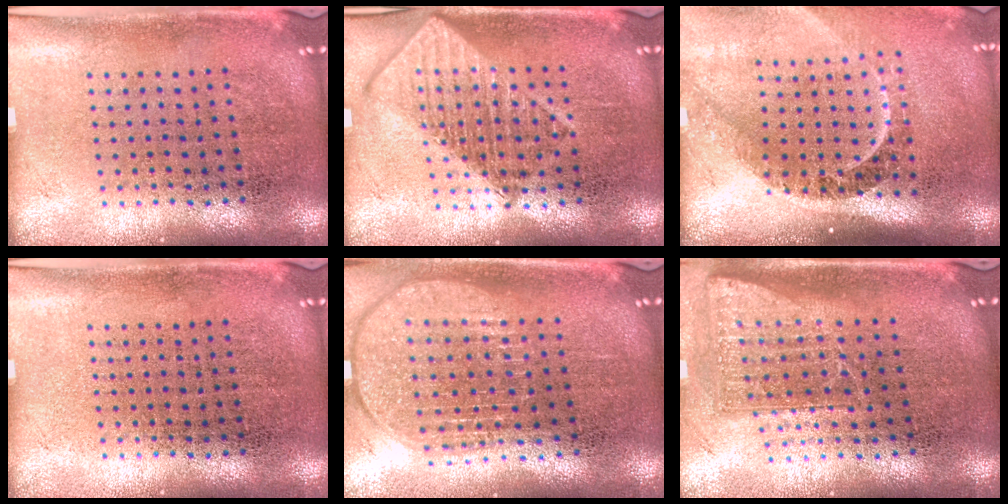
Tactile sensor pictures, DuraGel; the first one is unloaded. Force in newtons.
{"total": 1.7, "press": 1.7, "slide": 0.3}
{"total": 2.4, "press": 1.7, "slide": 1.7}
{"total": 0.0}
{"total": 1.9, "press": 1.5, "slide": 1.1}
{"total": 1.7, "press": 1.3, "slide": 1.1}